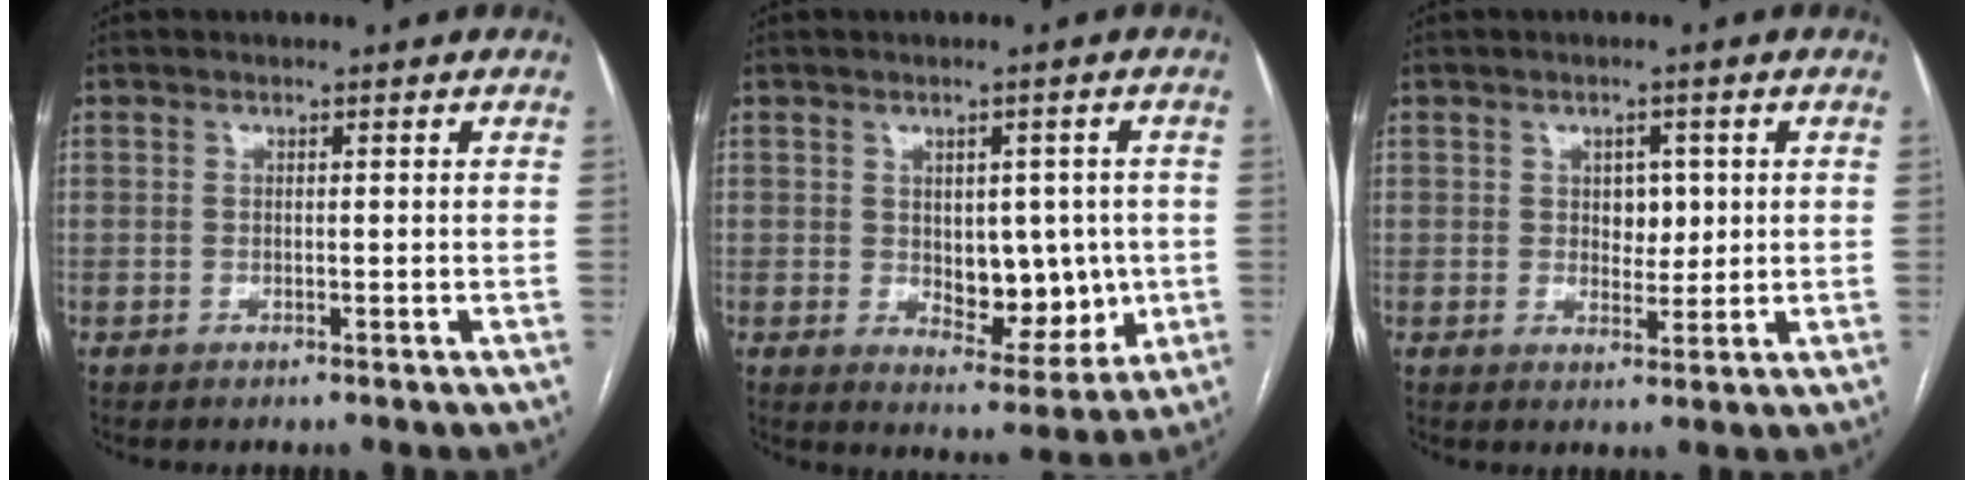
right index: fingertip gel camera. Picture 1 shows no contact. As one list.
[{"total": 8.7, "force": [-0.3, 4.9, 7.2], "torque": [-0.082, 0.001, 0.012]}, {"total": 3.4, "force": [0.7, 2.3, 2.4], "torque": [-0.026, 0.002, 0.014]}]